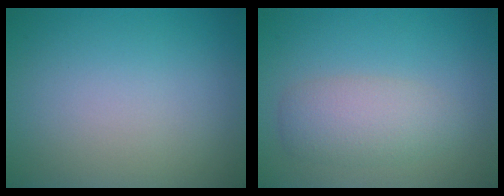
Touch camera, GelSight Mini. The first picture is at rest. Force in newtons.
{"total": 3.4, "press": 3.3, "slide": 0.4}